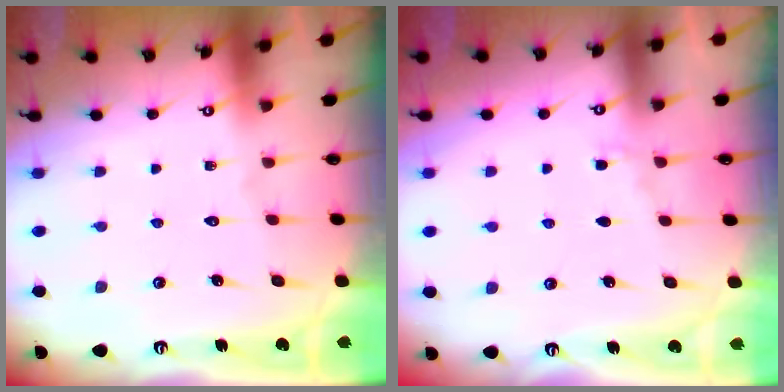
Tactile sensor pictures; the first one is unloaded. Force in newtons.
{"total": 3.3, "press": 3.2, "slide": 0.5}